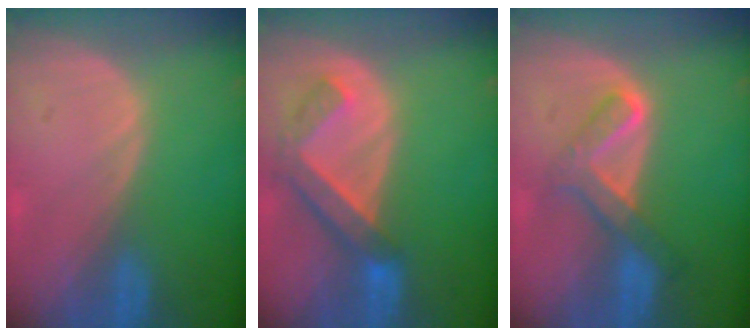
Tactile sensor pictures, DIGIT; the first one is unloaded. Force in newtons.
{"total": 6.2, "press": 6.0, "slide": 1.4}
{"total": 5.7, "press": 5.6, "slide": 1.0}